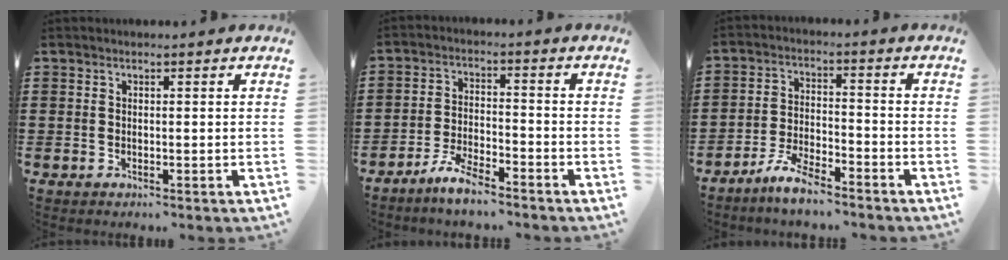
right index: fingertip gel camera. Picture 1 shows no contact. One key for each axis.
{"total": 5.1, "fx": -4.6, "fy": 0.8, "fz": 2.1, "tx": -0.056, "ty": 0.001, "tz": -0.094}
{"total": 5.6, "fx": -5.1, "fy": 0.9, "fz": 2.3, "tx": -0.058, "ty": 0.003, "tz": -0.100}